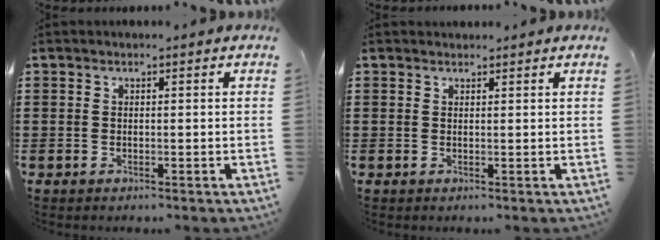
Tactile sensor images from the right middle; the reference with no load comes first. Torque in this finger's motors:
{"motor_torque": [0.17, -0.18, 0.00, 0.00]}